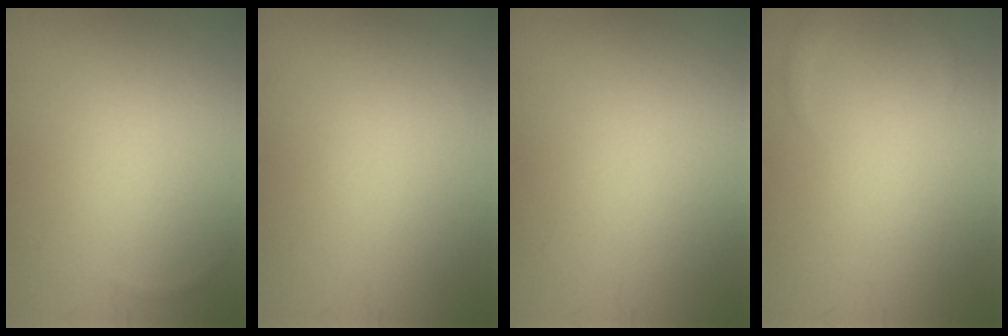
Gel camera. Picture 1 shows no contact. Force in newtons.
{"total": 0.0}
{"total": 0.0}
{"total": 1.5, "press": 1.5, "slide": 0.2}